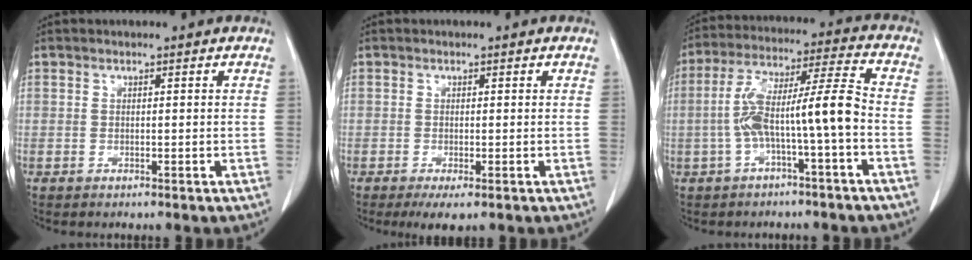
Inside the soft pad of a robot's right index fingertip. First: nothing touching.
{"total": 2.7, "force": [-1.5, 0.9, 2.1], "torque": [-0.034, -0.004, -0.019]}
{"total": 10.9, "force": [-2.5, 0.3, 10.6], "torque": [-0.197, 0.038, -0.044]}